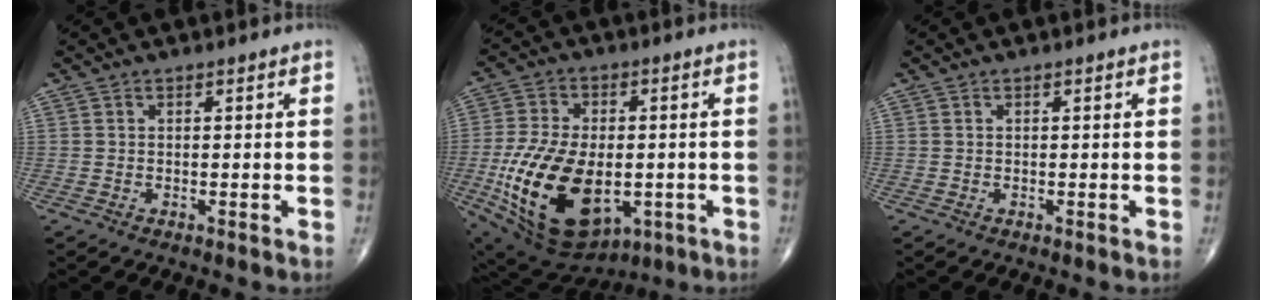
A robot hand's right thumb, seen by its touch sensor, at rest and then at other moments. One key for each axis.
{"total": 22.7, "fx": -4.9, "fy": 13.2, "fz": 17.9, "tx": -0.336, "ty": -0.008, "tz": -0.056}
{"total": 0.0}